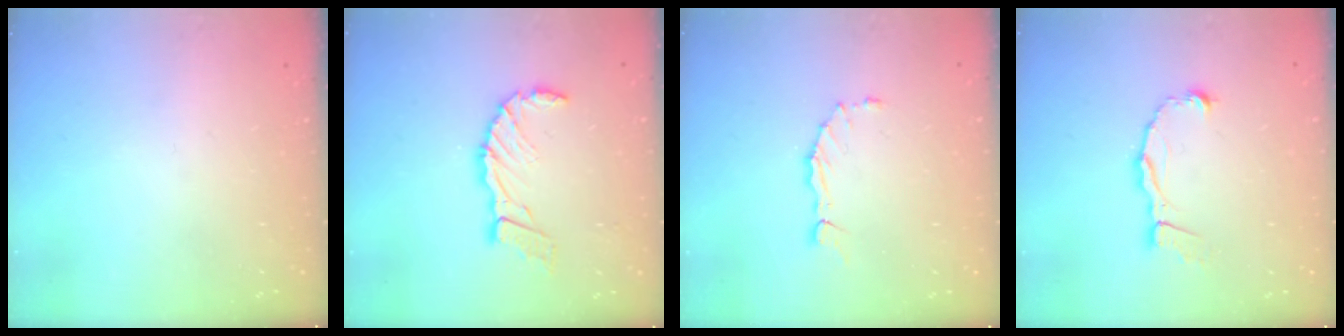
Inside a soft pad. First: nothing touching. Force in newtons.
{"total": 10.7, "press": 10.6, "slide": 1.4}
{"total": 1.6, "press": 1.6, "slide": 0.3}
{"total": 7.1, "press": 7.1, "slide": 0.7}